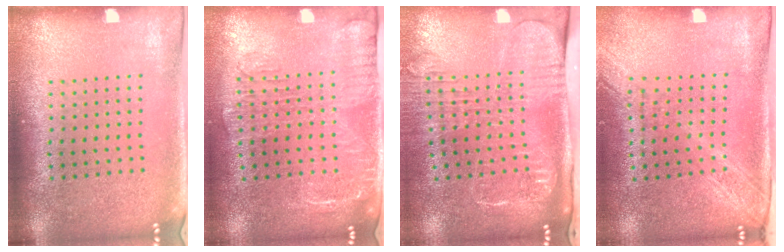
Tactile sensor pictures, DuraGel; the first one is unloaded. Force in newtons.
{"total": 1.9, "press": 1.6, "slide": 1.0}
{"total": 2.7, "press": 2.1, "slide": 1.7}
{"total": 2.1, "press": 1.7, "slide": 1.2}